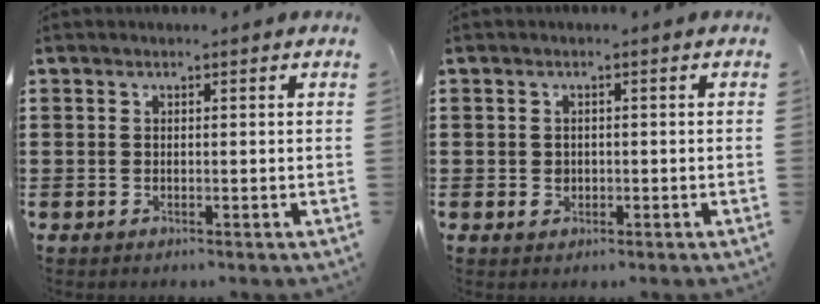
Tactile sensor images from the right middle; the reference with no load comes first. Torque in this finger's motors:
{"motor_torque": [0.11, -0.06, 0.00, 0.00]}